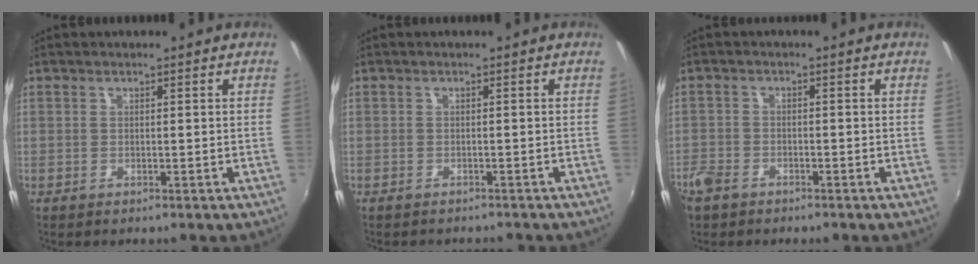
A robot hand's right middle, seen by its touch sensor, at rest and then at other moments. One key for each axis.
{"total": 3.0, "fx": -2.8, "fy": 0.8, "fz": 0.8, "tx": -0.023, "ty": -0.012, "tz": -0.039}
{"total": 5.1, "fx": -3.6, "fy": 3.0, "fz": 1.9, "tx": -0.054, "ty": -0.004, "tz": -0.068}